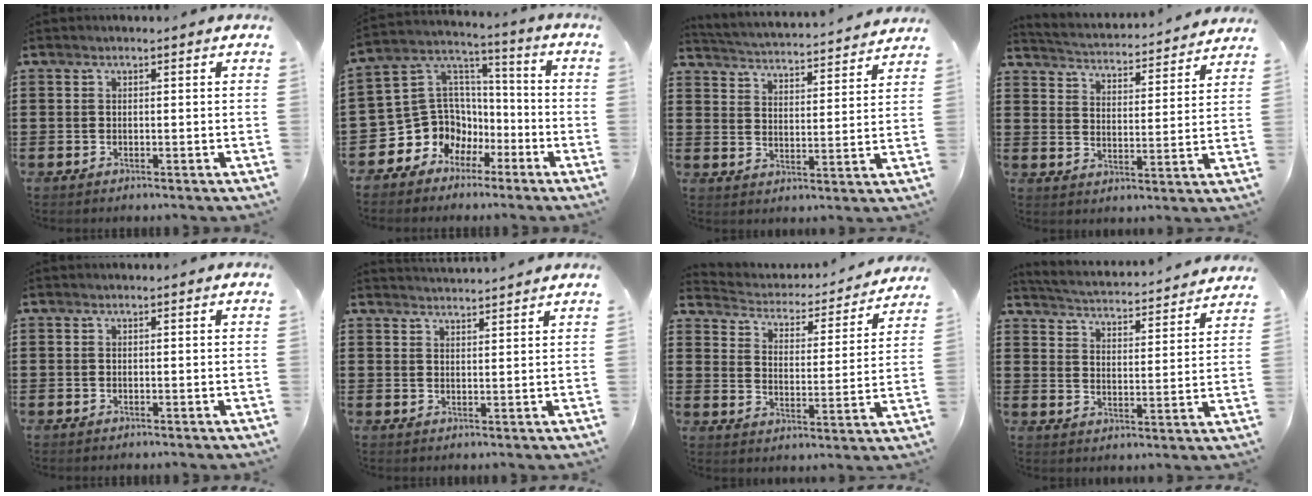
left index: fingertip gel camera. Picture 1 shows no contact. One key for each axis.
{"total": 9.2, "fx": -3.4, "fy": 8.4, "fz": 1.0, "tx": -0.067, "ty": -0.012, "tz": -0.058}
{"total": 3.3, "fx": 3.3, "fy": -0.5, "fz": 0.0, "tx": -0.022, "ty": -0.037, "tz": 0.048}
{"total": 3.2, "fx": 3.2, "fy": -0.3, "fz": -0.2, "tx": -0.019, "ty": -0.034, "tz": 0.046}
{"total": 0.0}
{"total": 2.5, "fx": 2.5, "fy": -0.4, "fz": -0.1, "tx": -0.005, "ty": -0.009, "tz": 0.048}
{"total": 2.8, "fx": 2.7, "fy": 0.7, "fz": 0.2, "tx": -0.026, "ty": -0.025, "tz": 0.037}
{"total": 3.2, "fx": 3.2, "fy": -0.5, "fz": 0.0, "tx": -0.024, "ty": -0.035, "tz": 0.046}